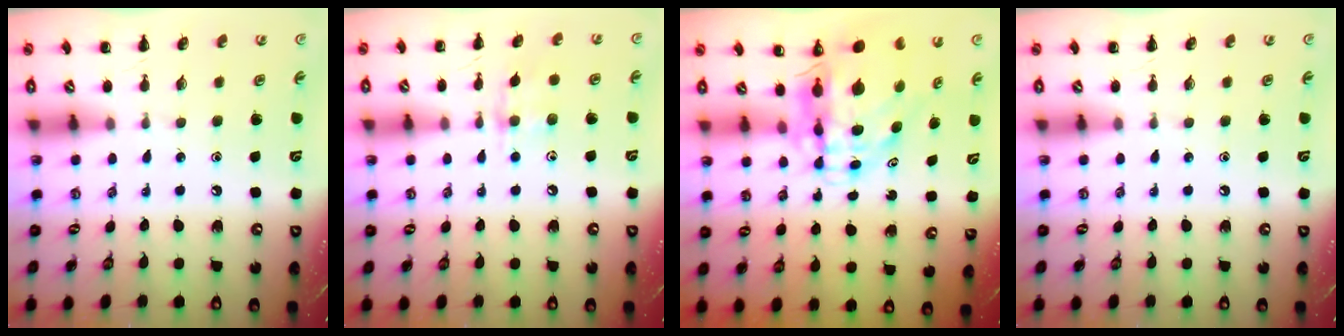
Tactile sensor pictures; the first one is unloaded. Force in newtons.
{"total": 6.7, "press": 6.7, "slide": 0.5}
{"total": 7.6, "press": 7.3, "slide": 2.0}
{"total": 0.0}